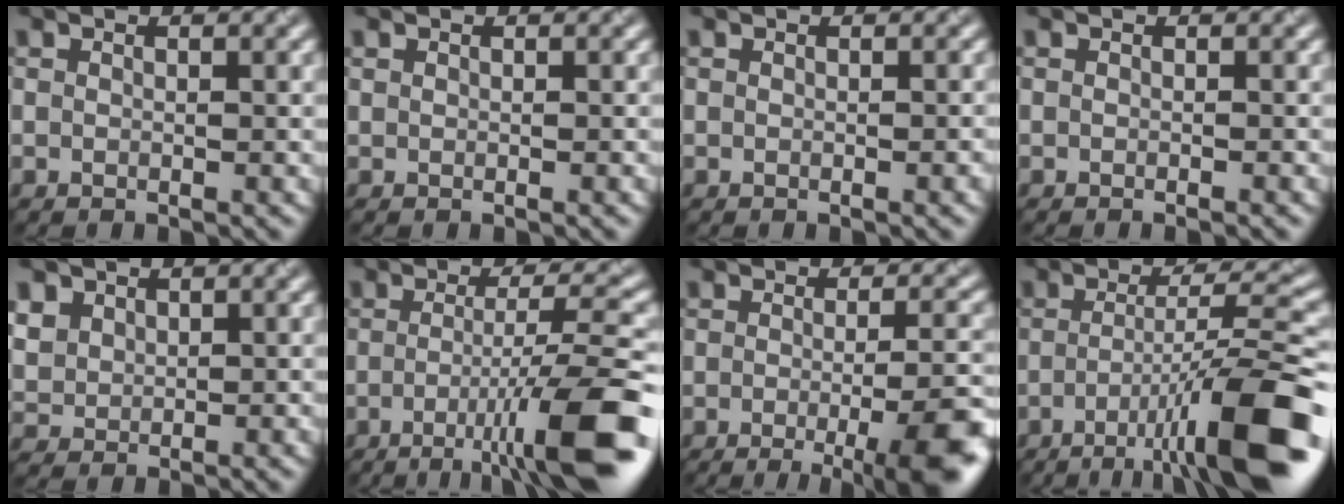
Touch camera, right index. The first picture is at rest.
{"total": 0.0}
{"total": 1.4, "force": [0.0, 0.6, 1.3], "torque": [-0.002, 0.005, -0.001]}
{"total": 1.2, "force": [-0.5, 0.5, 1.0], "torque": [-0.001, 0.002, -0.012]}
{"total": 2.2, "force": [1.0, 1.8, 0.6], "torque": [-0.024, 0.006, 0.041]}
{"total": 10.1, "force": [-4.1, 1.6, 9.1], "torque": [-0.111, 0.011, -0.065]}
{"total": 10.8, "force": [-3.6, 3.1, 9.6], "torque": [-0.083, 0.000, -0.039]}
{"total": 11.3, "force": [-5.1, 1.8, 9.9], "torque": [-0.125, 0.017, -0.078]}